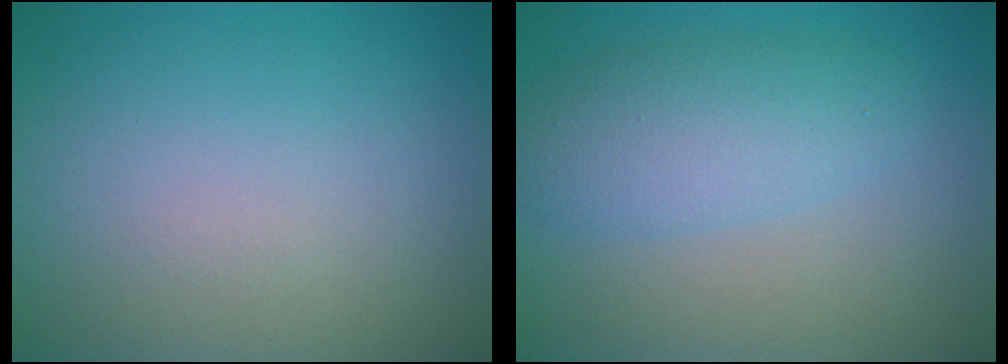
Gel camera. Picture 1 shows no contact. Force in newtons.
{"total": 4.2, "press": 4.2, "slide": 0.1}